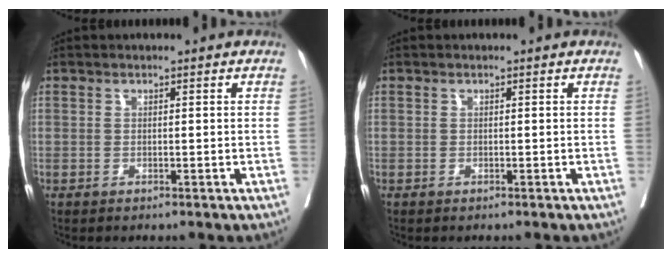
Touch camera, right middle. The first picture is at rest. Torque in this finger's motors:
{"motor_torque": [-0.14, -0.17, -0.02, 0.00]}